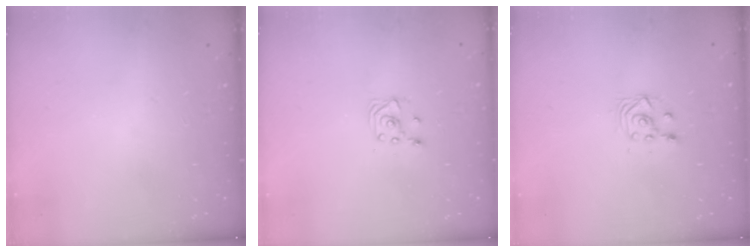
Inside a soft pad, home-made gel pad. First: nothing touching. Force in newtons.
{"total": 2.9, "press": 2.9, "slide": 0.4}
{"total": 3.2, "press": 2.9, "slide": 1.4}